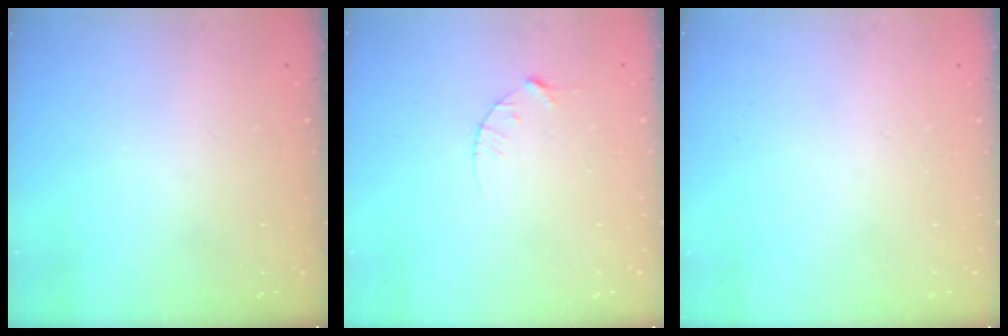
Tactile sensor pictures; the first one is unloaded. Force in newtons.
{"total": 3.1, "press": 3.1, "slide": 0.4}
{"total": 0.0}